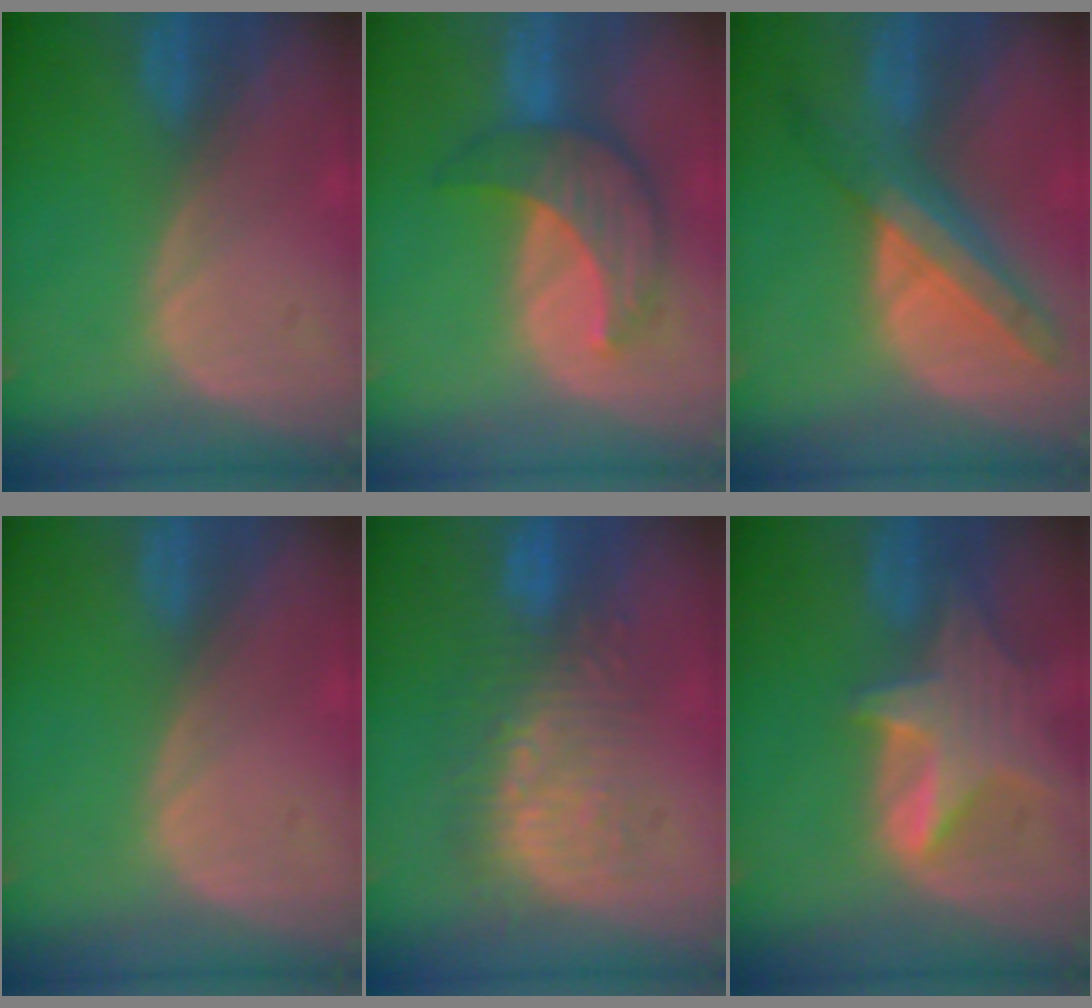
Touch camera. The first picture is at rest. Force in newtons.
{"total": 7.8, "press": 7.5, "slide": 2.2}
{"total": 8.6, "press": 7.6, "slide": 4.1}
{"total": 0.0}
{"total": 8.9, "press": 8.7, "slide": 2.0}
{"total": 7.9, "press": 7.3, "slide": 3.1}